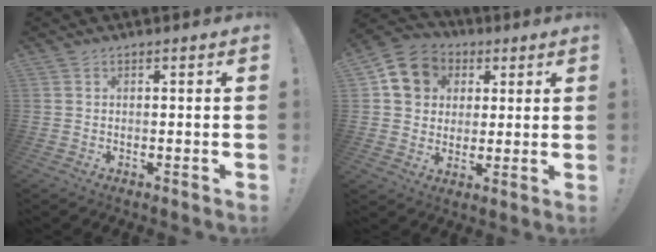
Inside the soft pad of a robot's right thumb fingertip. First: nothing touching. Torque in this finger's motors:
{"motor_torque": [0.53, 1.13, -0.12, 0.17, 0.00]}